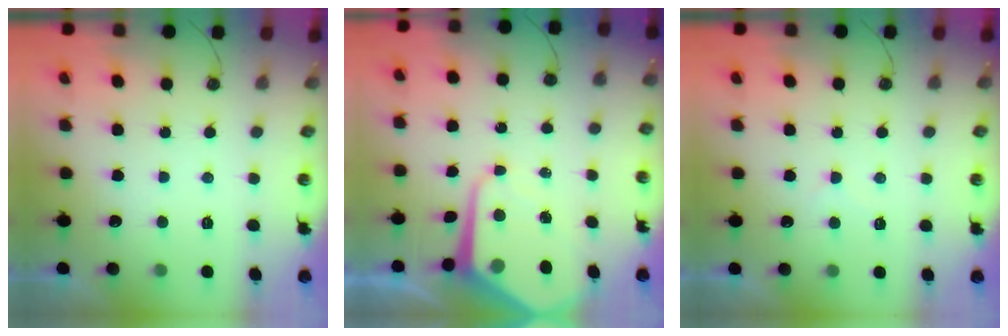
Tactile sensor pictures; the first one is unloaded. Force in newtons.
{"total": 9.3, "press": 9.3, "slide": 0.8}
{"total": 5.2, "press": 5.1, "slide": 0.7}